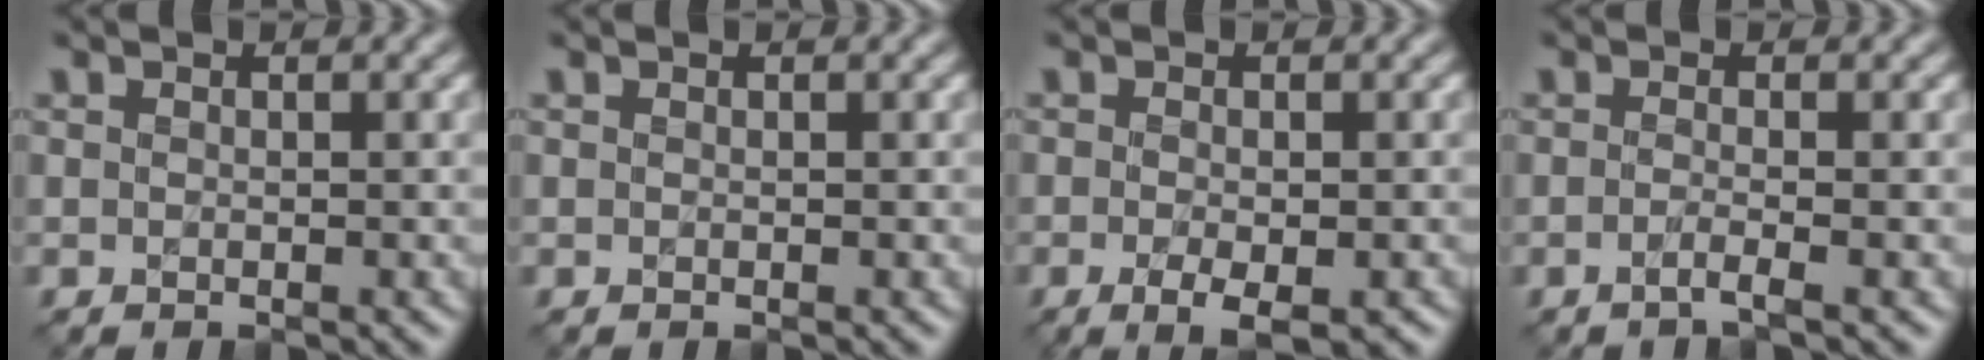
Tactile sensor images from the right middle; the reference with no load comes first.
{"total": 0.0}
{"total": 3.1, "force": [-1.1, 1.0, 2.7], "torque": [-0.047, -0.006, -0.016]}
{"total": 1.3, "force": [-0.3, 0.3, 1.2], "torque": [-0.018, -0.001, -0.017]}